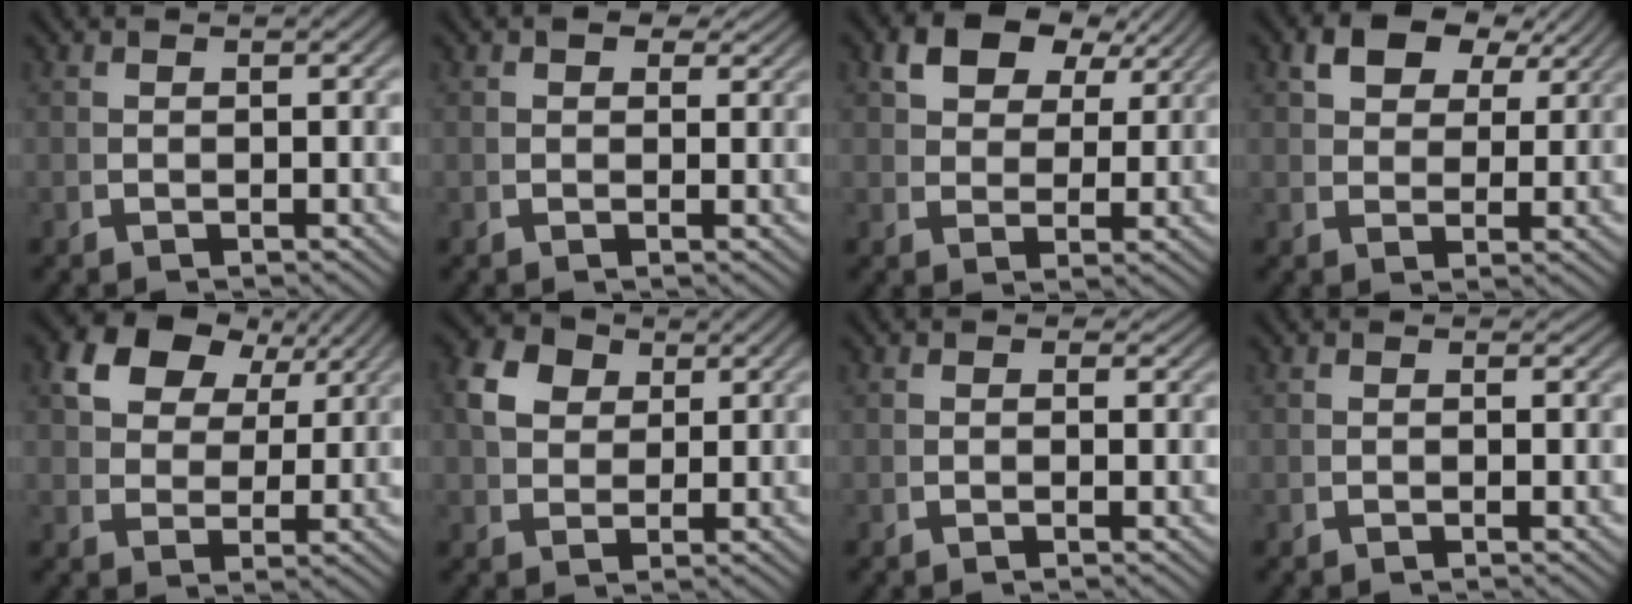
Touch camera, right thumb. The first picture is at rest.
{"total": 2.4, "force": [1.5, 1.6, 1.0], "torque": [-0.012, 0.000, 0.021]}
{"total": 6.4, "force": [4.3, 3.1, 3.5], "torque": [-0.066, 0.010, 0.077]}
{"total": 5.7, "force": [4.0, 2.7, 3.0], "torque": [-0.054, 0.008, 0.072]}
{"total": 7.7, "force": [4.3, 4.6, 4.3], "torque": [-0.093, -0.002, 0.082]}
{"total": 5.8, "force": [2.8, 4.2, 3.0], "torque": [-0.064, -0.002, 0.052]}
{"total": 1.2, "force": [0.7, 0.9, 0.4], "torque": [-0.003, -0.001, 0.007]}
{"total": 0.7, "force": [0.5, 0.5, 0.1], "torque": [-0.002, -0.001, 0.003]}